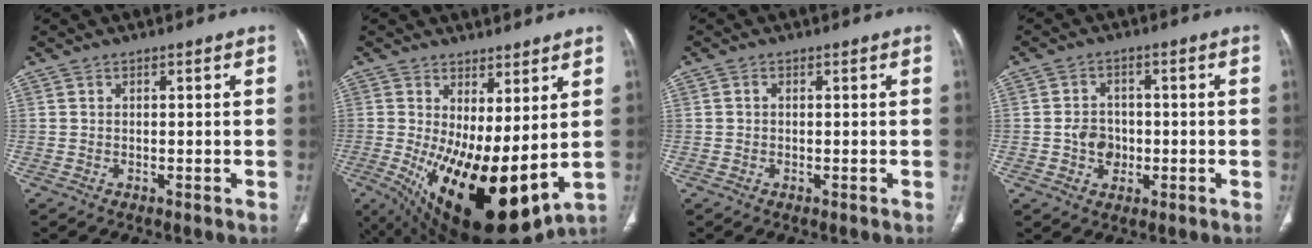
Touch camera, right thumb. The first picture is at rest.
{"total": 19.2, "force": [0.0, 7.9, 17.5], "torque": [-0.299, -0.041, 0.026]}
{"total": 0.7, "force": [0.0, 0.6, 0.4], "torque": [-0.005, 0.002, -0.002]}
{"total": 5.2, "force": [-0.9, 4.3, 2.8], "torque": [-0.025, 0.011, -0.016]}